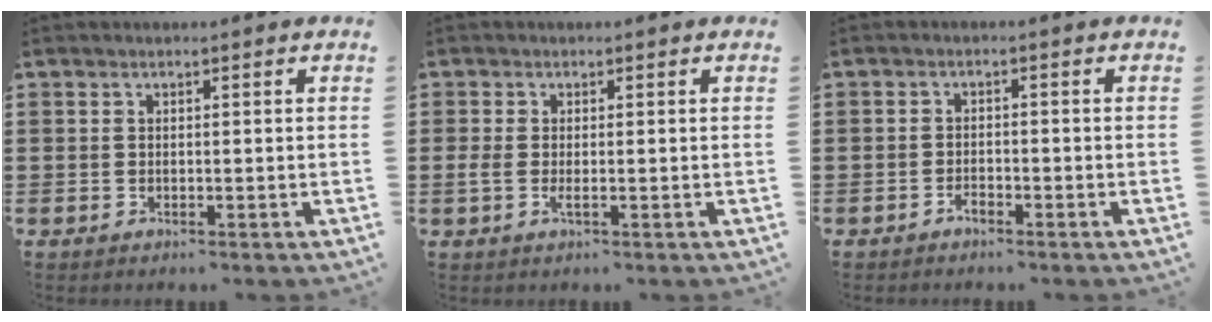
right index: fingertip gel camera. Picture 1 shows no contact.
{"total": 1.6, "force": [-0.1, 0.6, 1.5], "torque": [-0.029, 0.001, 0.000]}
{"total": 1.4, "force": [-1.3, 0.3, 0.5], "torque": [-0.014, 0.000, -0.026]}